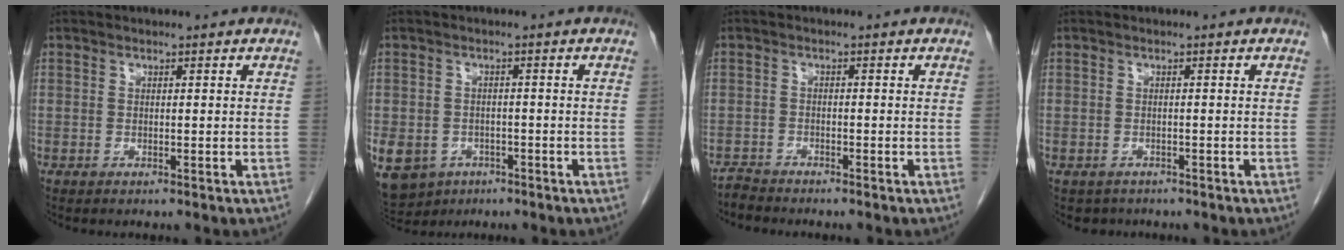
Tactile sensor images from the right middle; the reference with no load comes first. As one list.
[{"total": 13.1, "force": [-6.8, 10.2, 4.7], "torque": [-0.140, -0.008, -0.089]}, {"total": 1.9, "force": [-1.9, 0.0, -0.5], "torque": [0.014, -0.009, -0.035]}, {"total": 2.1, "force": [-1.6, 1.3, -0.1], "torque": [-0.006, 0.003, -0.023]}]